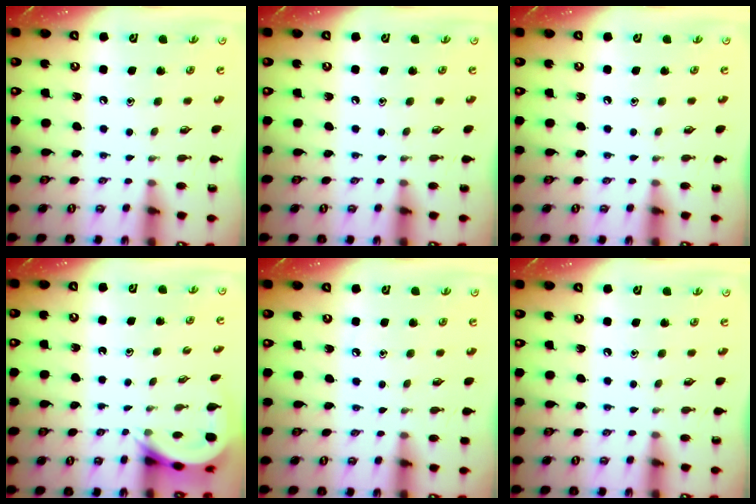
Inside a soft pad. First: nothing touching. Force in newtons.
{"total": 0.0}
{"total": 0.0}
{"total": 5.3, "press": 5.3, "slide": 0.3}
{"total": 3.5, "press": 3.5, "slide": 0.6}
{"total": 0.0}